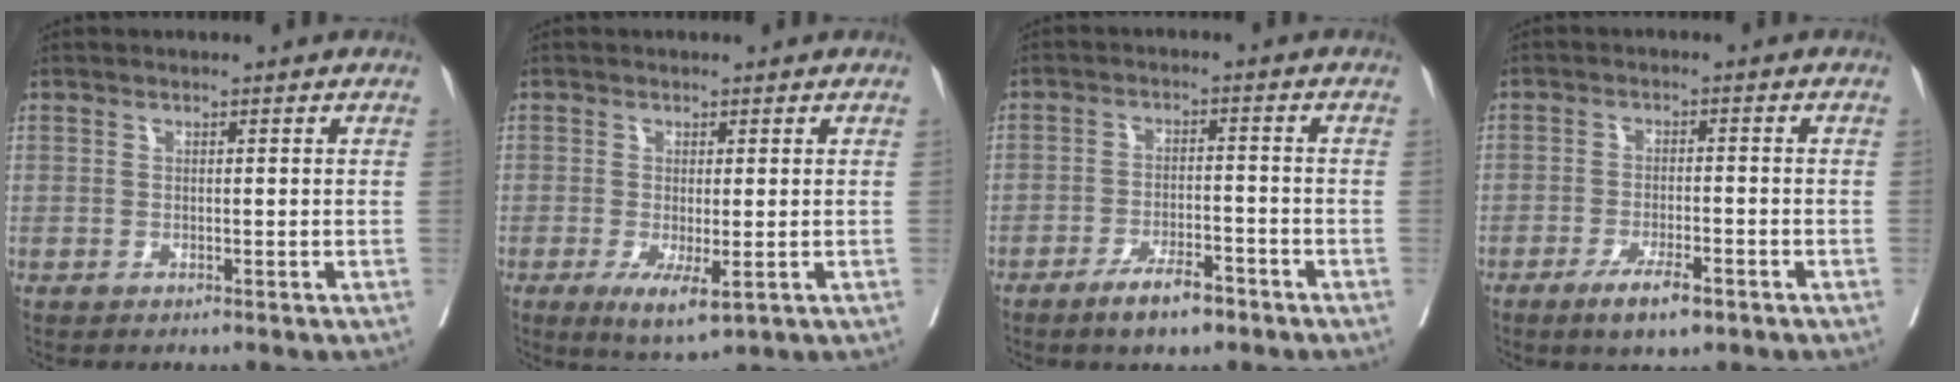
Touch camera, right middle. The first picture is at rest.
{"total": 5.2, "force": [-1.7, 1.4, 4.7], "torque": [-0.078, -0.015, -0.019]}
{"total": 5.7, "force": [-4.0, 1.5, 3.7], "torque": [-0.068, -0.002, -0.066]}
{"total": 5.3, "force": [-3.3, 1.1, 4.0], "torque": [-0.074, -0.007, -0.052]}